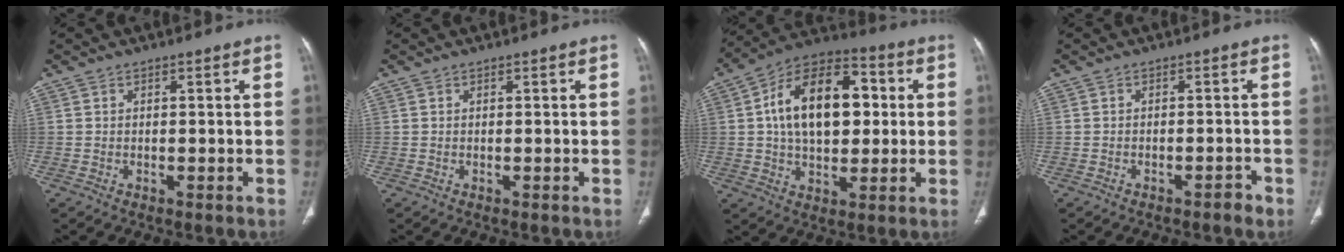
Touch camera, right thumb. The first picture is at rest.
{"total": 0.0}
{"total": 19.2, "force": [2.6, 11.8, 15.0], "torque": [-0.213, 0.024, 0.037]}
{"total": 1.5, "force": [-1.3, 0.5, 0.7], "torque": [-0.009, 0.011, -0.018]}